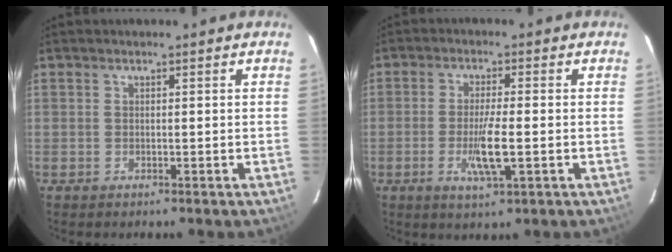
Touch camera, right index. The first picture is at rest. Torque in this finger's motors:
{"motor_torque": [1.00, -0.44, 0.47, 0.11]}